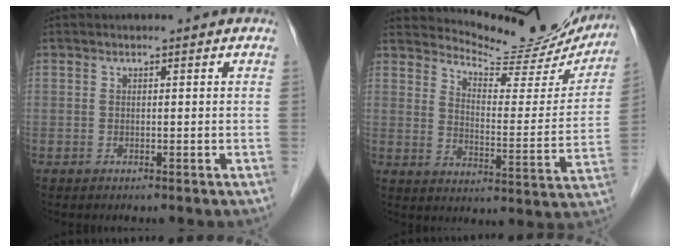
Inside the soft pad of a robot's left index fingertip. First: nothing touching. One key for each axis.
{"total": 17.2, "fx": 16.5, "fy": 3.1, "fz": 3.8, "tx": -0.049, "ty": -0.053, "tz": 0.206}